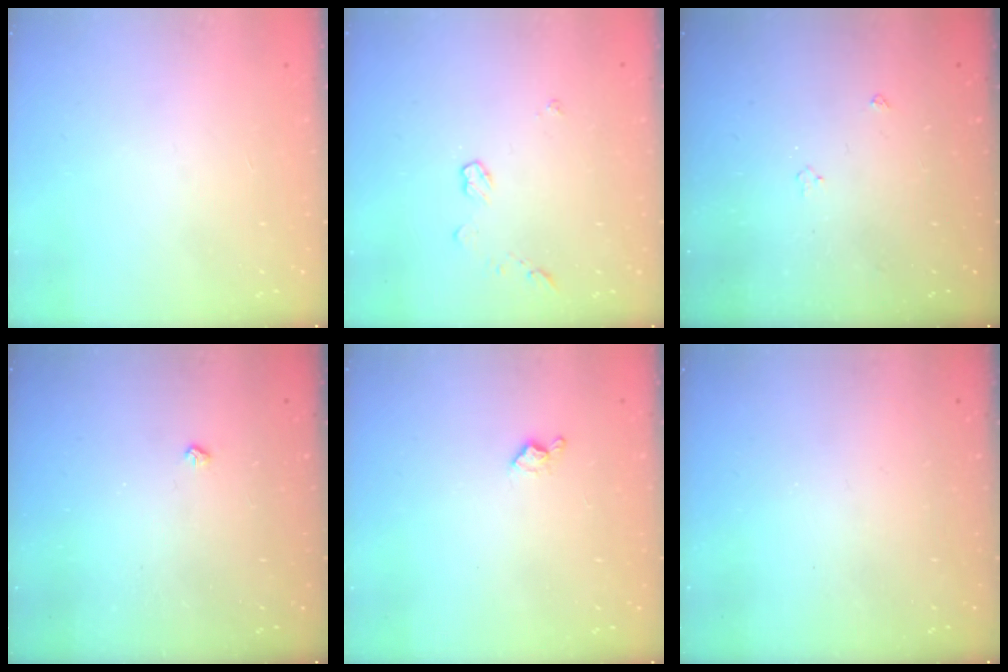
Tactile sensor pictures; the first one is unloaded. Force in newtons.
{"total": 4.1, "press": 4.1, "slide": 0.5}
{"total": 3.2, "press": 3.2, "slide": 0.5}
{"total": 2.6, "press": 2.5, "slide": 0.5}
{"total": 3.8, "press": 3.8, "slide": 0.6}
{"total": 0.0}